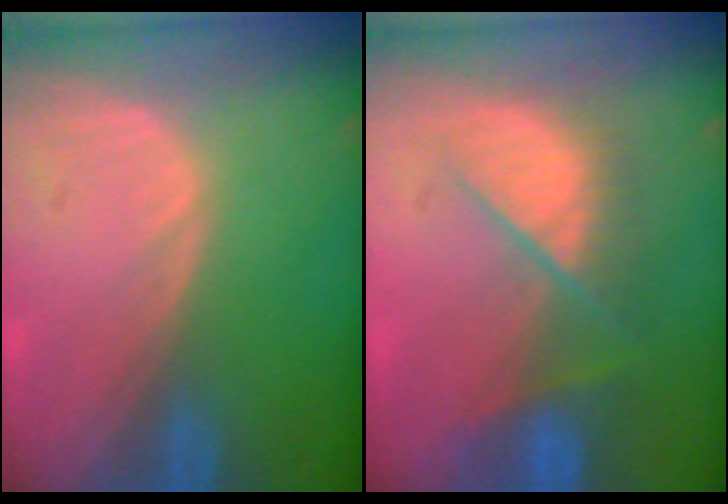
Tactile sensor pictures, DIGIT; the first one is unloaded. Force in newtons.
{"total": 7.3, "press": 7.2, "slide": 0.7}